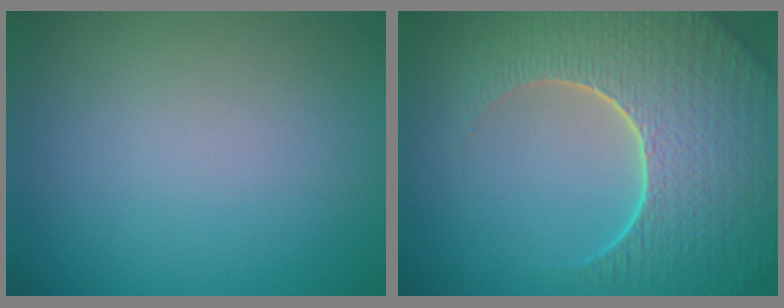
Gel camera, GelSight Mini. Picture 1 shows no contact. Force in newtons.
{"total": 9.4, "press": 6.7, "slide": 6.6}